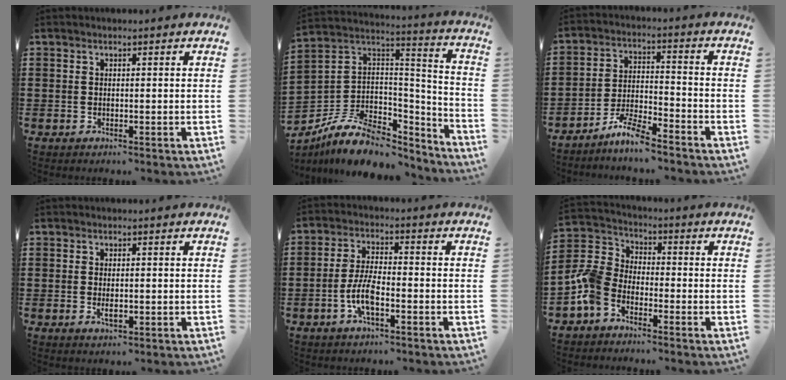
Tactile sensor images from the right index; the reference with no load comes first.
{"total": 10.6, "force": [-6.9, 6.0, 5.3], "torque": [-0.114, 0.021, -0.125]}
{"total": 6.2, "force": [-5.6, 0.4, 2.7], "torque": [-0.068, -0.005, -0.109]}
{"total": 2.1, "force": [-0.3, 0.8, 1.9], "torque": [-0.036, -0.002, -0.005]}
{"total": 6.1, "force": [-2.3, 1.9, 5.3], "torque": [-0.130, -0.009, -0.052]}
{"total": 5.9, "force": [-3.7, 3.9, 2.5], "torque": [-0.090, -0.002, -0.085]}